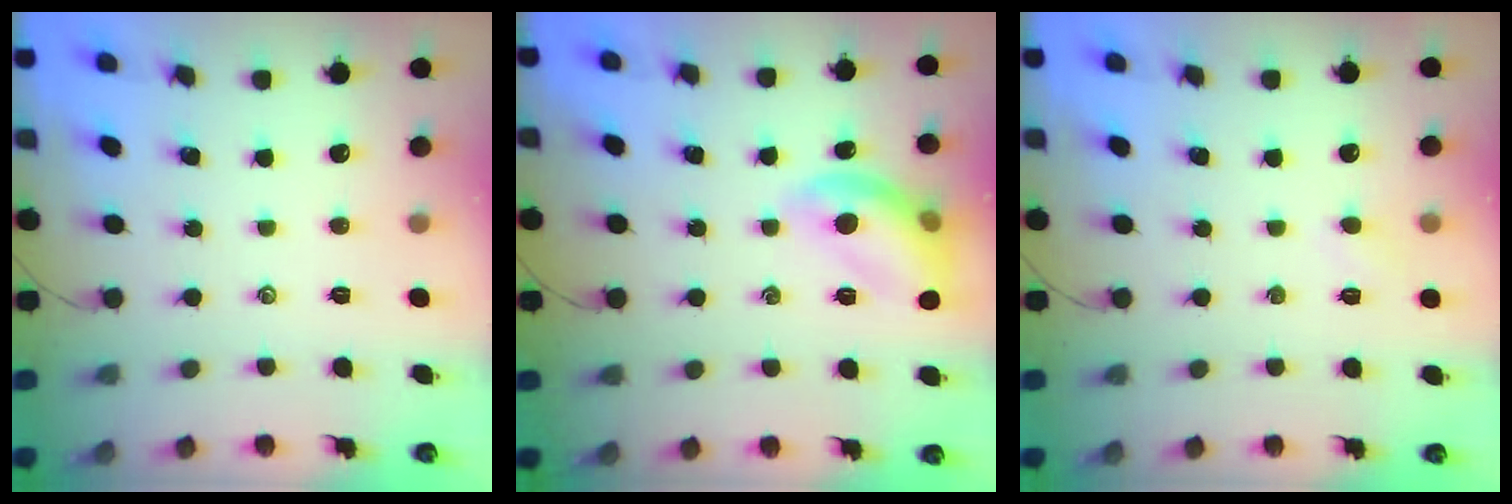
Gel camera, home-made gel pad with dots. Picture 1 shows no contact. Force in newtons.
{"total": 12.4, "press": 12.4, "slide": 0.4}
{"total": 3.0, "press": 2.9, "slide": 0.8}